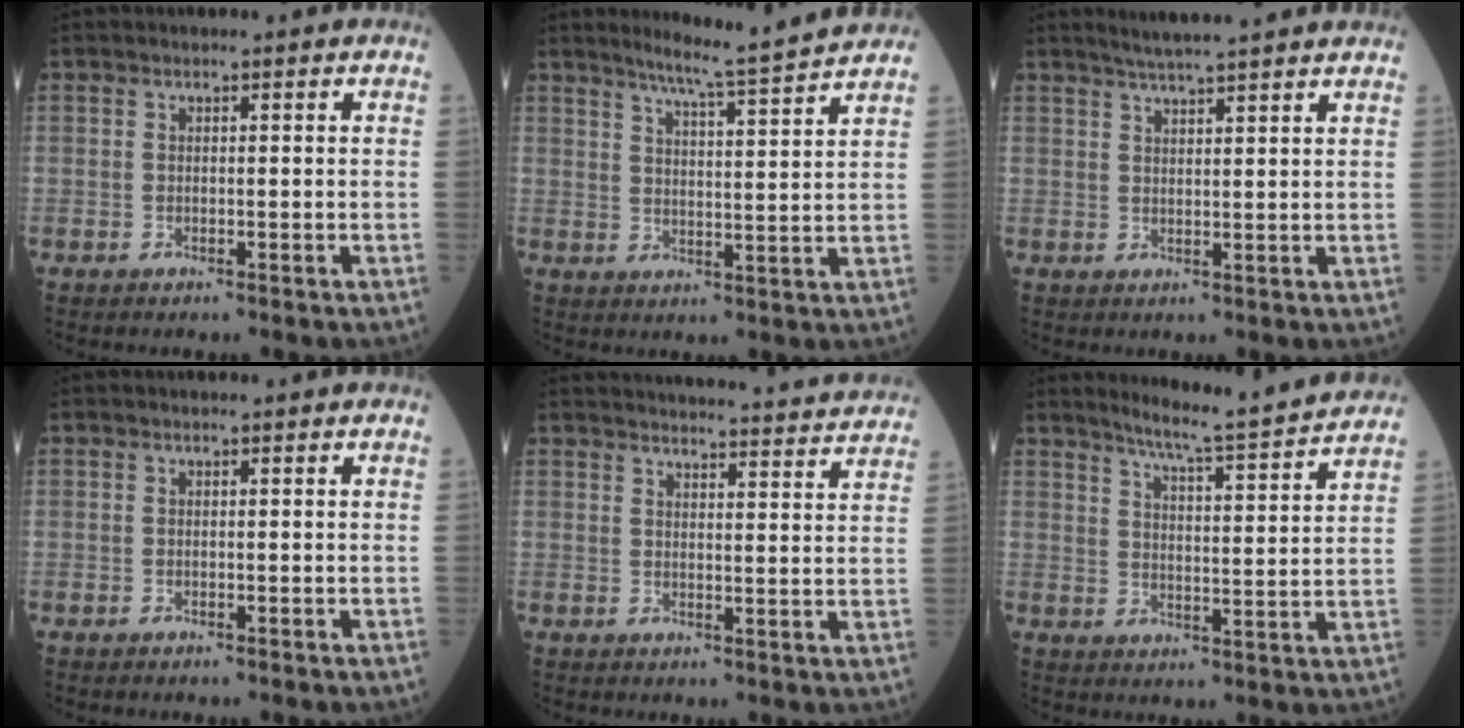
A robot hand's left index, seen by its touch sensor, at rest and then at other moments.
{"total": 9.1, "force": [8.3, -1.5, 3.4], "torque": [-0.067, -0.007, 0.121]}
{"total": 8.1, "force": [7.2, -0.4, 3.8], "torque": [-0.060, 0.023, 0.094]}
{"total": 0.0}
{"total": 22.5, "force": [21.9, 0.9, 5.1], "torque": [-0.062, -0.032, 0.259]}
{"total": 13.9, "force": [13.0, -0.8, 5.0], "torque": [-0.085, -0.024, 0.169]}